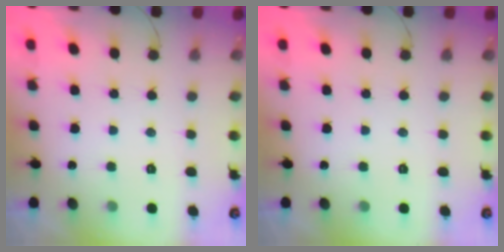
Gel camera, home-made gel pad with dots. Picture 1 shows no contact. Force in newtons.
{"total": 0.0}